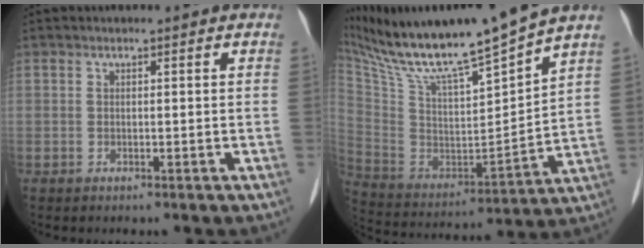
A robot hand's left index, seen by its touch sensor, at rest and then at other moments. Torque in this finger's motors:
{"motor_torque": [0.14, -0.84, 0.20, 0.10]}